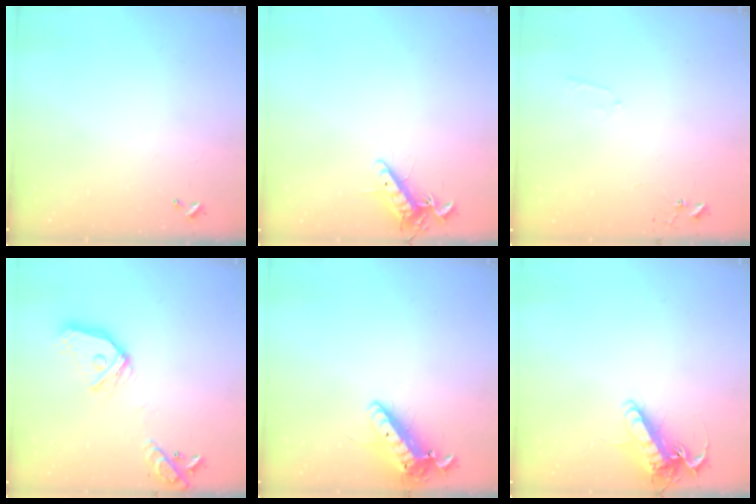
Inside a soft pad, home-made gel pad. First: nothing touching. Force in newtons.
{"total": 11.3, "press": 11.2, "slide": 1.5}
{"total": 5.1, "press": 5.1, "slide": 0.5}
{"total": 18.6, "press": 18.4, "slide": 2.5}
{"total": 14.7, "press": 14.4, "slide": 2.9}
{"total": 14.8, "press": 14.6, "slide": 2.4}